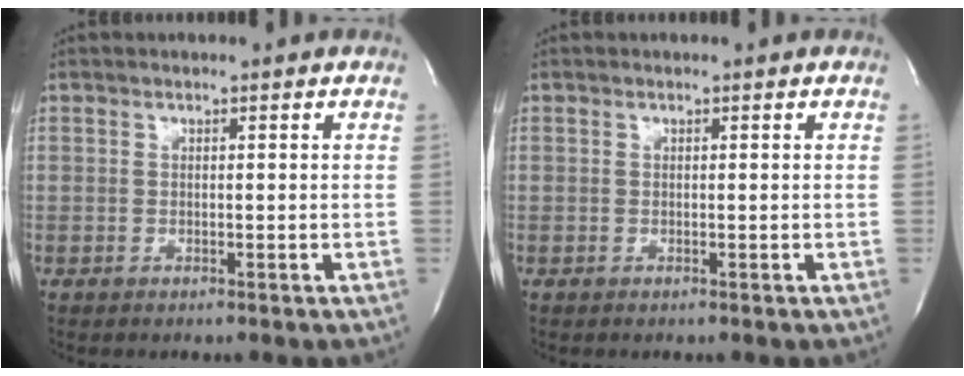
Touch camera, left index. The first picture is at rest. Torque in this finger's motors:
{"motor_torque": [0.00, 0.00, -0.01, 0.00]}